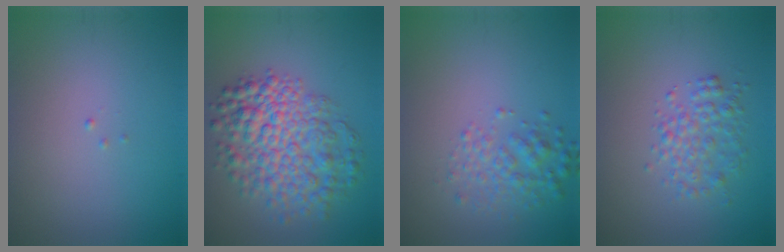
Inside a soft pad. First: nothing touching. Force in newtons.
{"total": 7.4, "press": 7.4, "slide": 0.2}
{"total": 2.4, "press": 2.4, "slide": 0.1}
{"total": 2.6, "press": 2.6, "slide": 0.0}